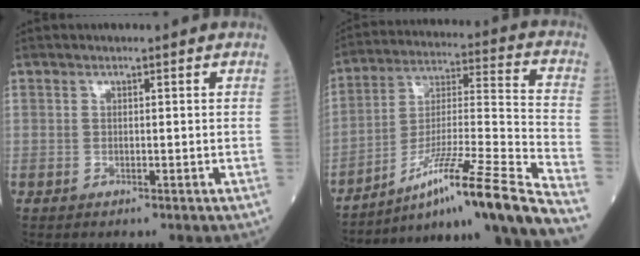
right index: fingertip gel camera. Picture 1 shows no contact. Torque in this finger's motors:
{"motor_torque": [-0.28, -0.85, 0.41, 0.09]}